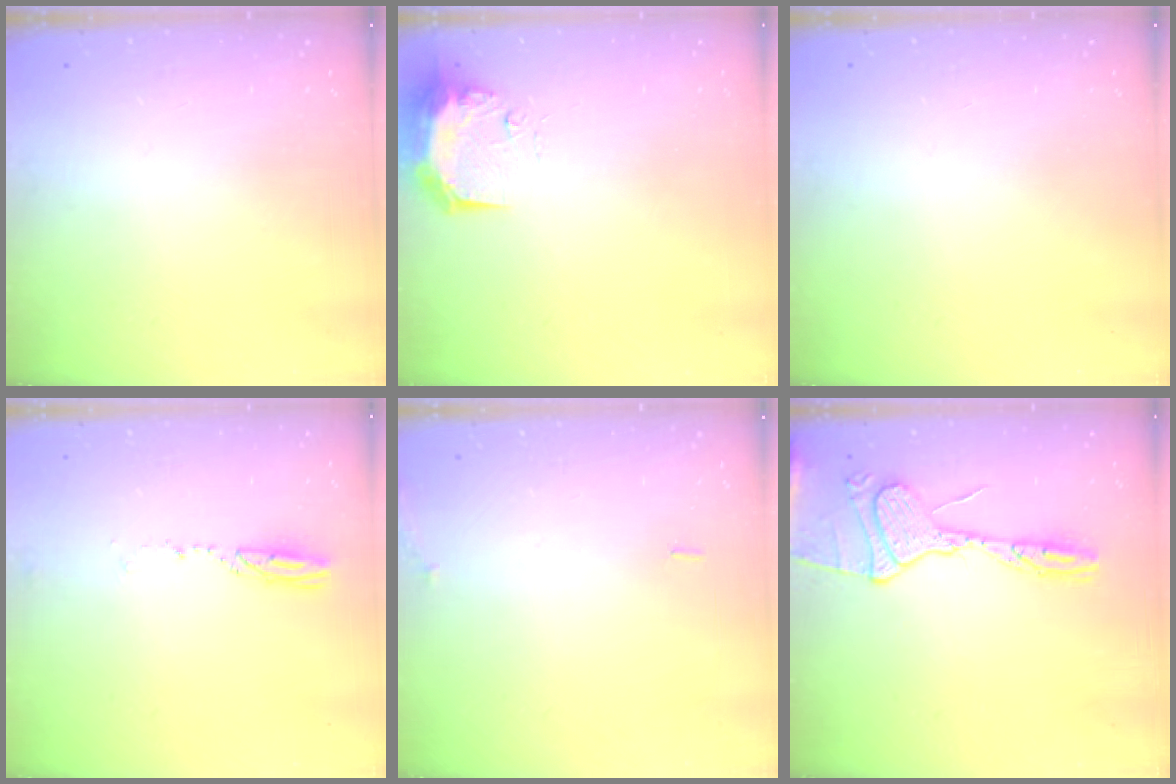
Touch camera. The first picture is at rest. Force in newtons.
{"total": 10.4, "press": 9.9, "slide": 3.0}
{"total": 0.0}
{"total": 3.8, "press": 3.7, "slide": 0.6}
{"total": 6.0, "press": 5.7, "slide": 1.9}
{"total": 14.4, "press": 14.3, "slide": 1.2}